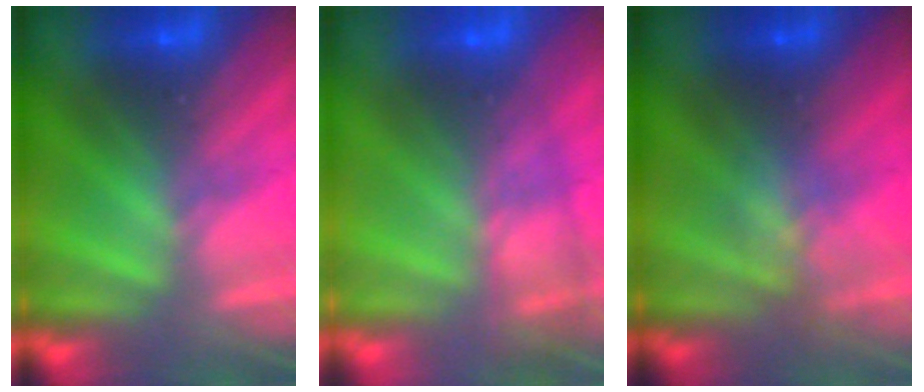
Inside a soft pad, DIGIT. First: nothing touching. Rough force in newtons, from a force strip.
{"total": 7.5}
{"total": 2.8}